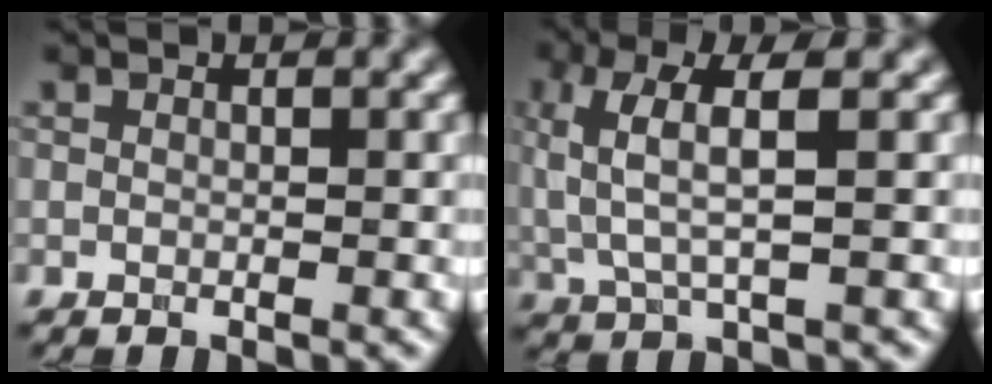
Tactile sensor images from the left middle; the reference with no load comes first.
{"total": 5.2, "force": [1.2, 1.6, 4.8], "torque": [-0.113, 0.003, 0.023]}